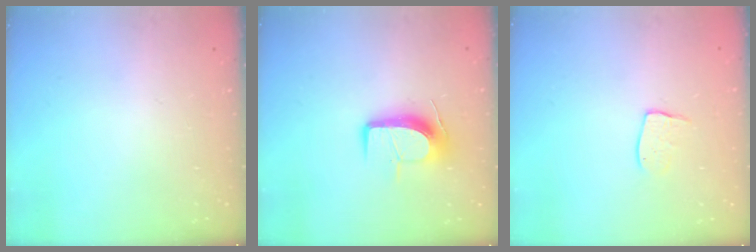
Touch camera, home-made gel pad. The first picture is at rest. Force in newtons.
{"total": 11.1, "press": 11.1, "slide": 0.5}
{"total": 7.0, "press": 7.0, "slide": 0.5}